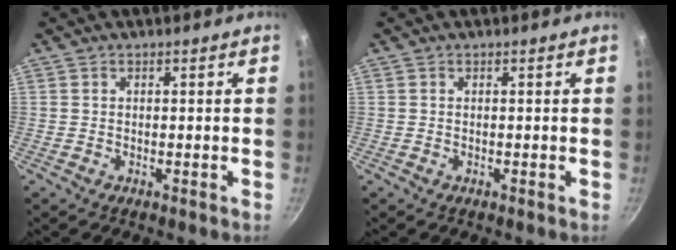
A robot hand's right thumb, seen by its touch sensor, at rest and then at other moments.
{"total": 0.0}